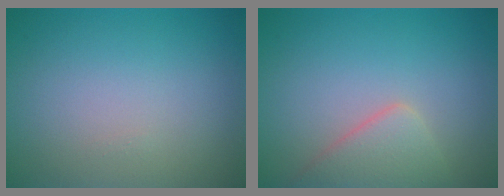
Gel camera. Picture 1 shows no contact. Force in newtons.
{"total": 3.3, "press": 3.3, "slide": 0.2}